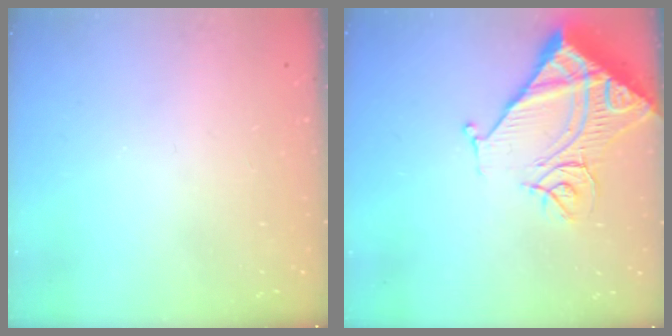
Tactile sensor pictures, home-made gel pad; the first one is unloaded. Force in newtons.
{"total": 16.6, "press": 16.5, "slide": 1.7}